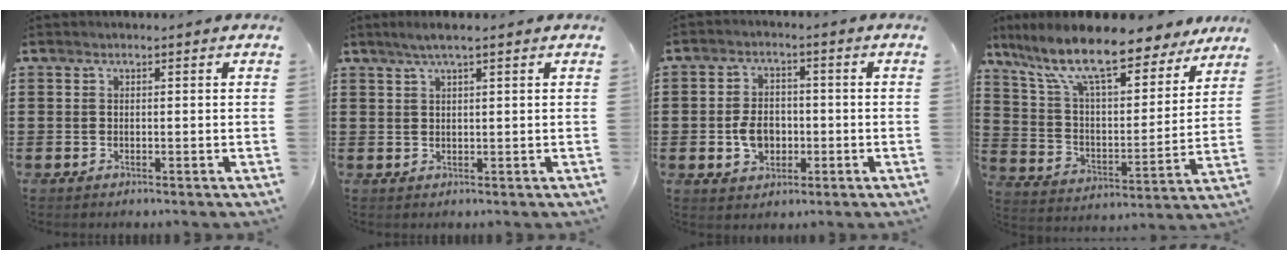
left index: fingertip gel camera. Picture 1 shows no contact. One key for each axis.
{"total": 2.8, "fx": 1.7, "fy": 0.1, "fz": 2.2, "tx": -0.044, "ty": 0.003, "tz": 0.030}
{"total": 5.6, "fx": -1.0, "fy": 3.9, "fz": 3.8, "tx": -0.079, "ty": 0.000, "tz": -0.023}
{"total": 12.7, "fx": 10.1, "fy": 2.5, "fz": 7.2, "tx": -0.178, "ty": -0.053, "tz": 0.175}